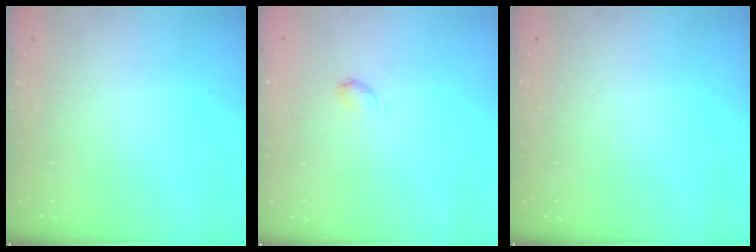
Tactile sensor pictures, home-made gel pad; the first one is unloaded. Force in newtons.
{"total": 3.0, "press": 3.0, "slide": 0.5}
{"total": 0.0}